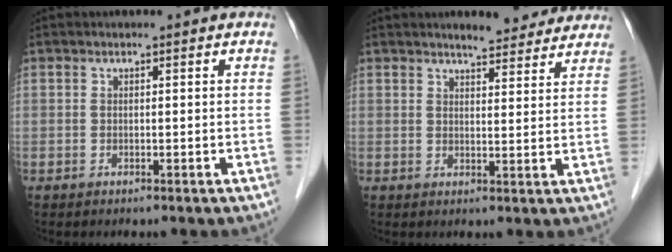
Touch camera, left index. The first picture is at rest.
{"total": 6.8, "force": [6.1, 1.5, 2.5], "torque": [-0.030, 0.000, 0.071]}